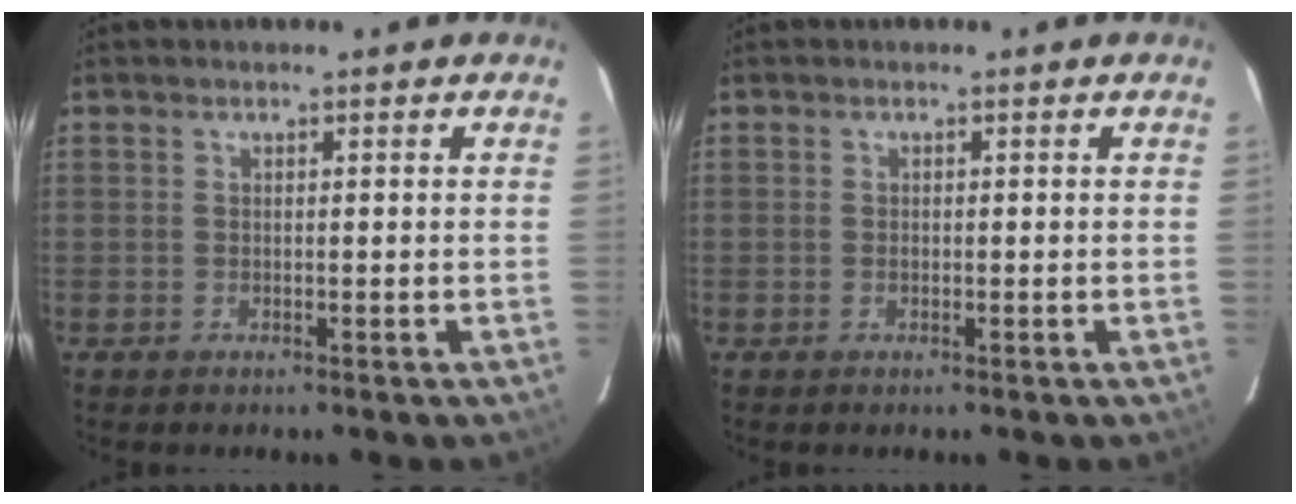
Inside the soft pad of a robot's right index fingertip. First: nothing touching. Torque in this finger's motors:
{"motor_torque": [0.15, -0.02, 0.03, 0.01]}